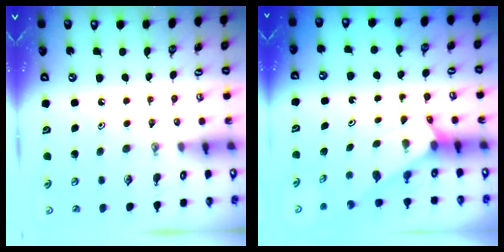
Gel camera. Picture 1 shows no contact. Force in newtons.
{"total": 2.6, "press": 2.6, "slide": 0.2}